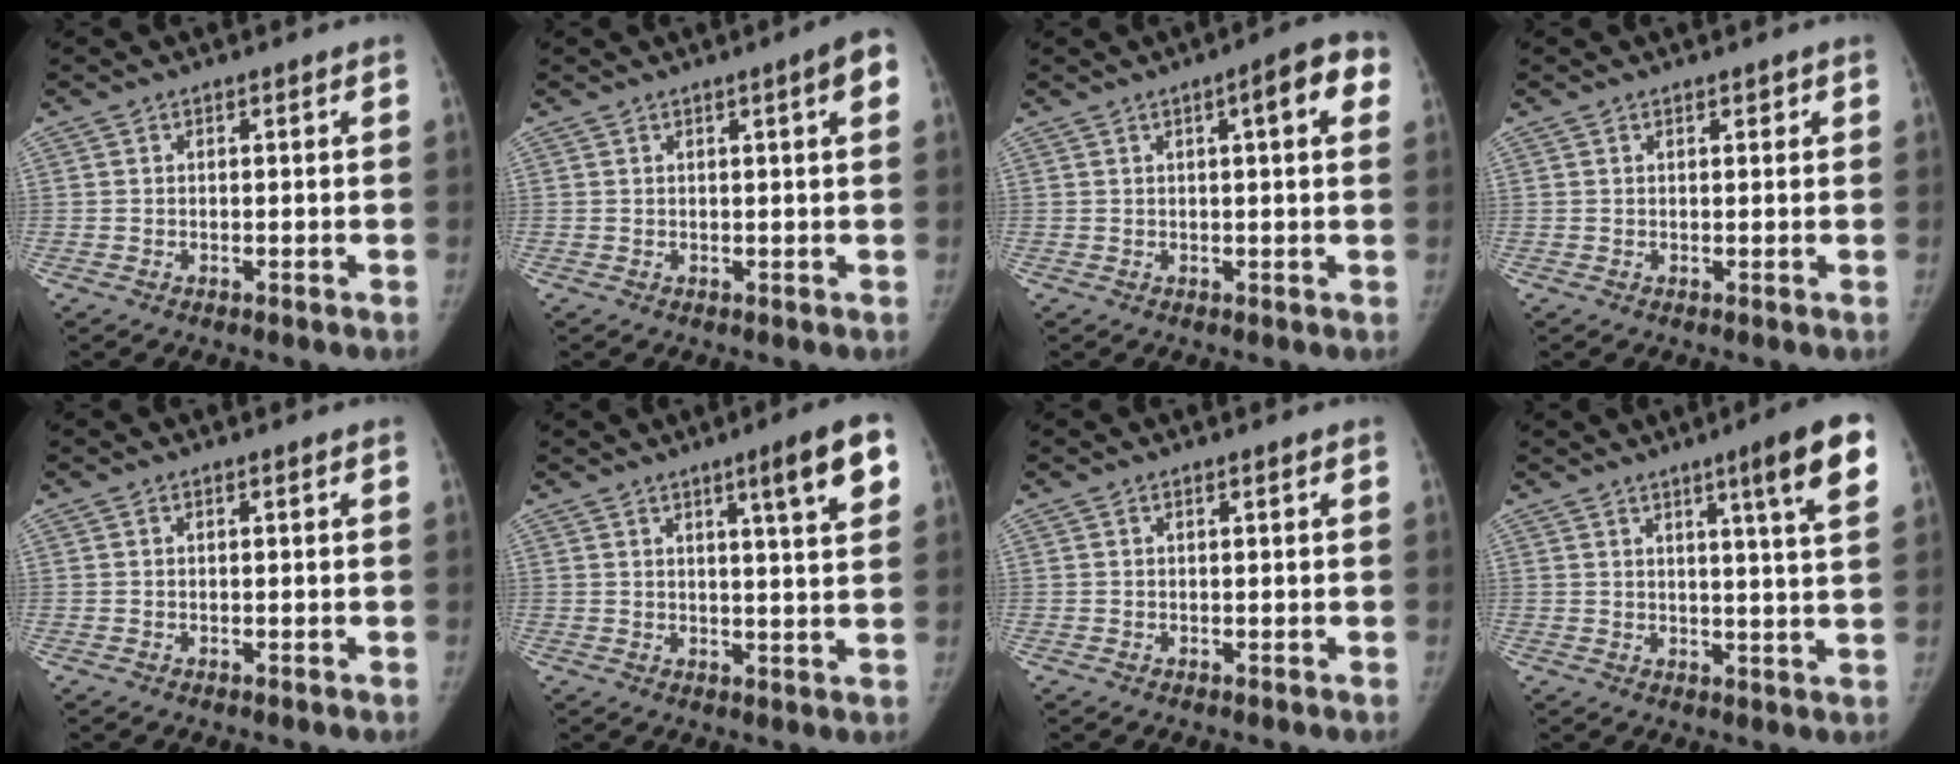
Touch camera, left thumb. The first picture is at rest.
{"total": 4.2, "force": [1.4, 0.3, 3.9], "torque": [-0.045, 0.002, 0.016]}
{"total": 7.1, "force": [2.4, 1.7, 6.4], "torque": [-0.064, 0.009, 0.020]}
{"total": 0.8, "force": [0.6, 0.5, 0.3], "torque": [0.005, -0.001, 0.007]}
{"total": 0.0}
{"total": 9.0, "force": [4.4, 0.8, 7.9], "torque": [-0.103, -0.016, 0.059]}
{"total": 0.0}
{"total": 10.5, "force": [5.4, 0.2, 9.0], "torque": [-0.119, -0.024, 0.069]}